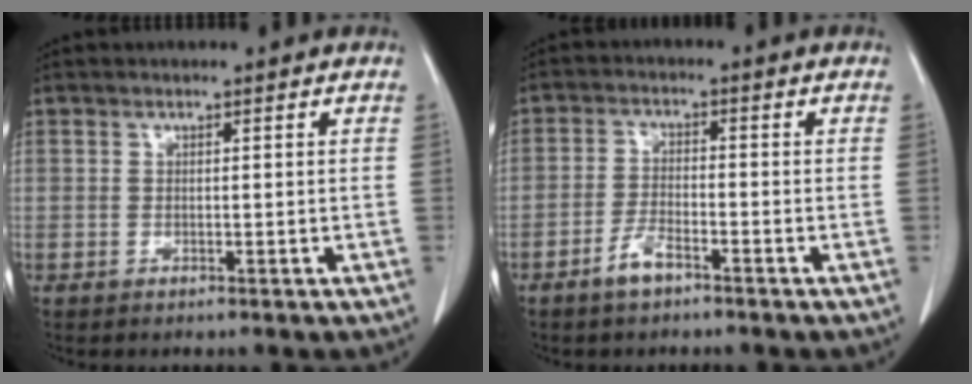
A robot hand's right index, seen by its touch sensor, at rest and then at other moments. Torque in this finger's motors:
{"motor_torque": [0.26, -0.29, 0.17, 0.05]}